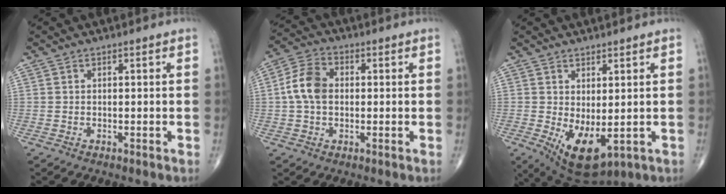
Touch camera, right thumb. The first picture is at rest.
{"total": 7.9, "force": [0.2, 5.5, 5.6], "torque": [-0.107, 0.021, -0.004]}
{"total": 9.0, "force": [-1.4, 4.2, 7.8], "torque": [-0.120, -0.015, -0.001]}